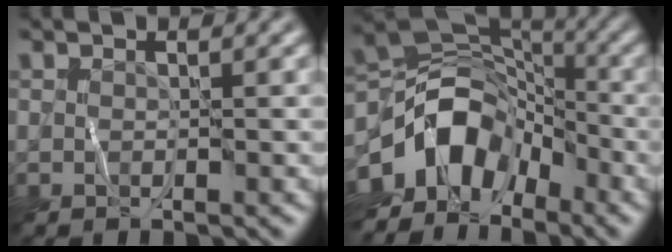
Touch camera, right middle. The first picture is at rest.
{"total": 9.4, "force": [-4.3, 6.5, 5.3], "torque": [-0.079, 0.006, -0.092]}